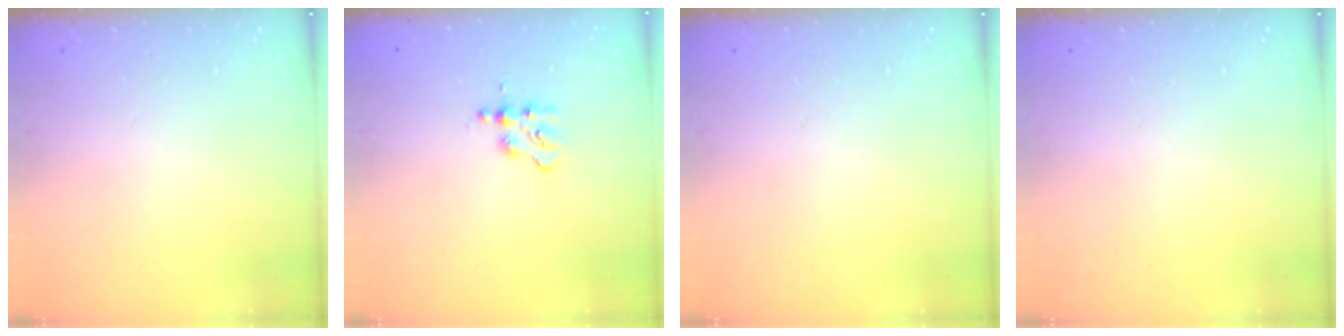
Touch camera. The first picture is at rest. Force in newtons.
{"total": 2.9, "press": 2.9, "slide": 0.4}
{"total": 0.0}
{"total": 0.0}